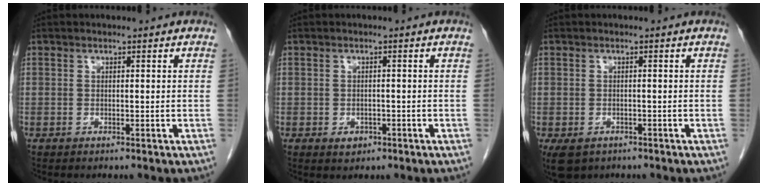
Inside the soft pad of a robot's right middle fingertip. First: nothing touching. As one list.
[{"total": 1.9, "force": [-0.9, 1.4, 0.9], "torque": [-0.010, 0.003, -0.006]}, {"total": 4.8, "force": [-2.9, 3.1, 2.1], "torque": [-0.036, -0.006, -0.041]}]